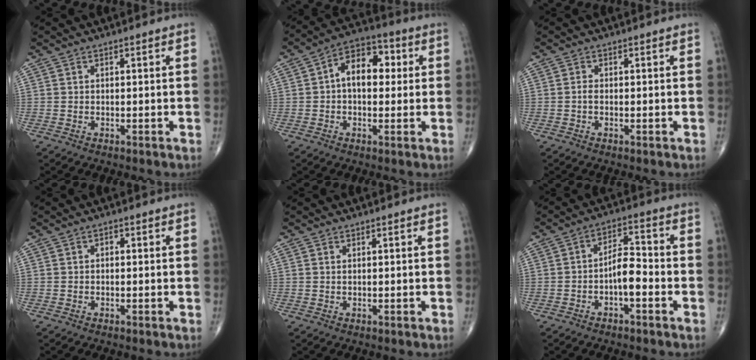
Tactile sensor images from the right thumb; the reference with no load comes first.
{"total": 10.2, "force": [1.3, 6.6, 7.7], "torque": [-0.094, 0.027, 0.012]}
{"total": 0.9, "force": [-0.1, 0.5, 0.8], "torque": [-0.017, -0.001, -0.004]}
{"total": 0.8, "force": [0.0, 0.6, 0.5], "torque": [-0.002, 0.002, -0.004]}
{"total": 0.0}
{"total": 6.5, "force": [-2.1, 2.9, 5.5], "torque": [-0.084, 0.030, -0.039]}